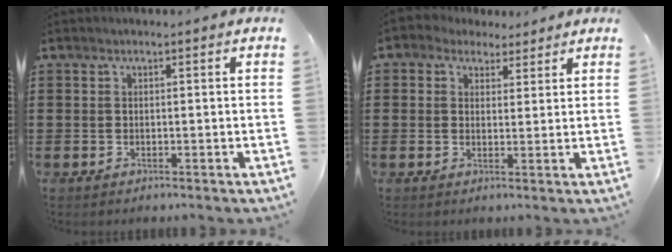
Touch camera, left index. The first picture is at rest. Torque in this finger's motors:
{"motor_torque": [2.14, 0.00, 0.53, 0.05]}